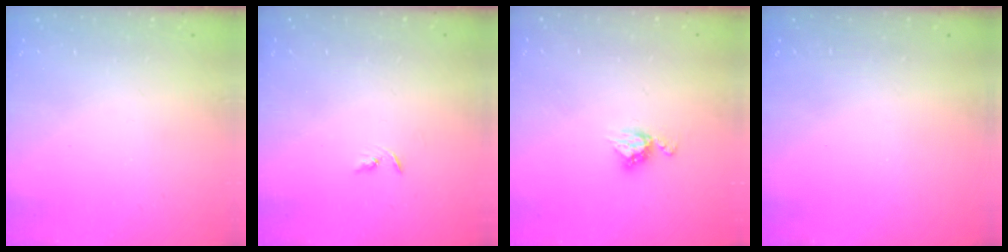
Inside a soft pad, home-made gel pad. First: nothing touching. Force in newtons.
{"total": 2.2, "press": 2.2, "slide": 0.2}
{"total": 6.1, "press": 6.1, "slide": 0.4}
{"total": 0.0}